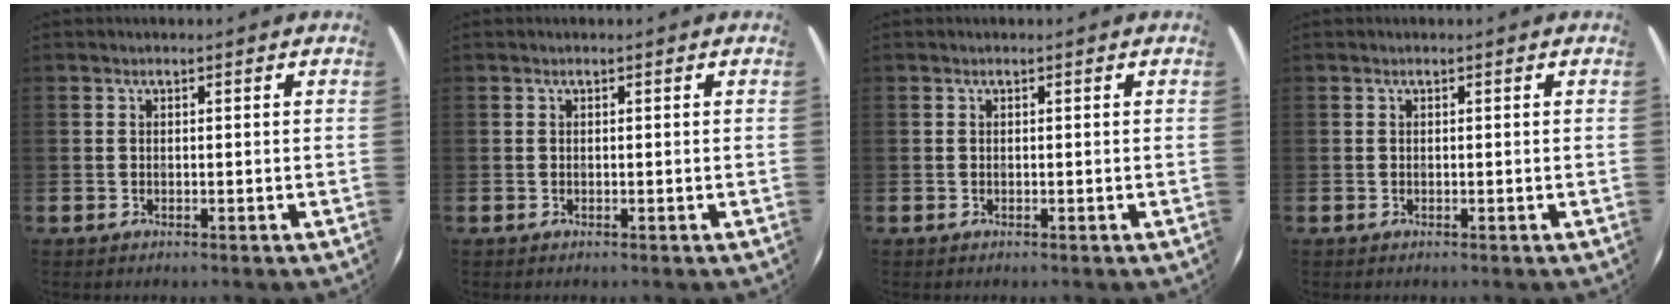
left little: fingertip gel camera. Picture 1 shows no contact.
{"total": 0.0}
{"total": 0.0}
{"total": 0.0}